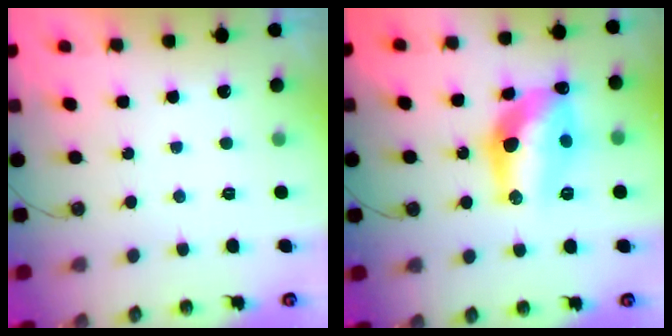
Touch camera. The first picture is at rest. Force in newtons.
{"total": 16.2, "press": 15.5, "slide": 4.7}